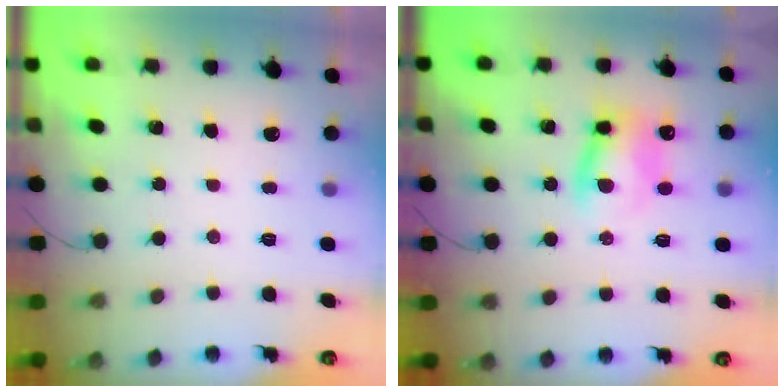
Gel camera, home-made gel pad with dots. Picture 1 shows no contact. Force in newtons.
{"total": 10.0, "press": 9.8, "slide": 1.7}